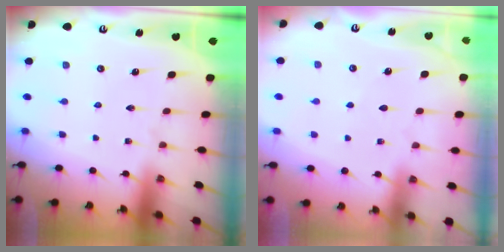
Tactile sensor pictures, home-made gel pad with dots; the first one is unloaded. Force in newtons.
{"total": 2.1, "press": 2.0, "slide": 0.3}